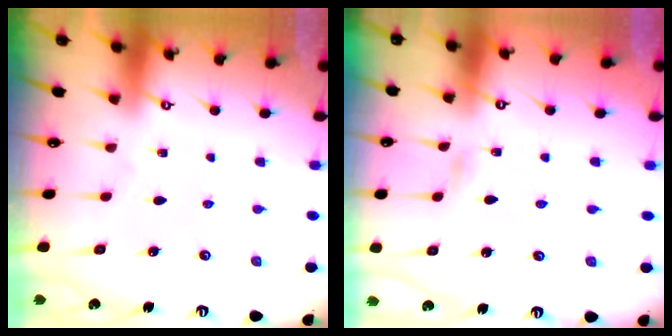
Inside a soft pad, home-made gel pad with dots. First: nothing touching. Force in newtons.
{"total": 2.8, "press": 2.7, "slide": 0.3}